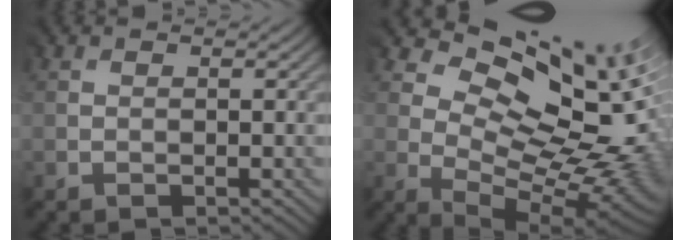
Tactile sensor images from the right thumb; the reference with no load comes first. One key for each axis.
{"total": 14.6, "fx": 5.4, "fy": 8.2, "fz": 10.9, "tx": -0.150, "ty": 0.013, "tz": 0.106}